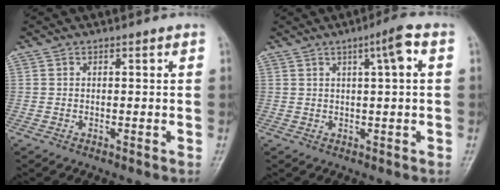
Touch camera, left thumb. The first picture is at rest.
{"total": 4.9, "force": [1.5, 0.6, 4.6], "torque": [-0.073, 0.007, 0.024]}